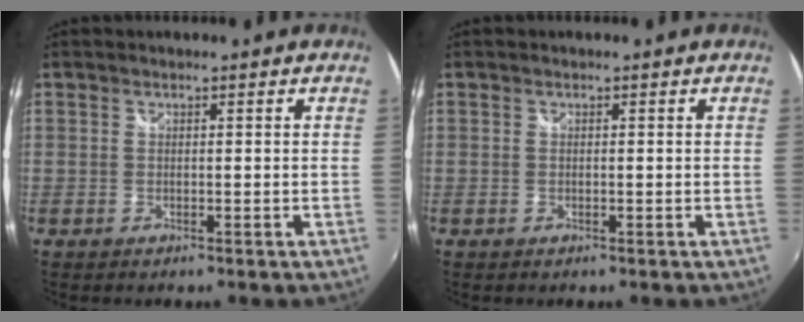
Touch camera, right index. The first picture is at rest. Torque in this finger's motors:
{"motor_torque": [-0.22, 0.17, -0.03, 0.00]}